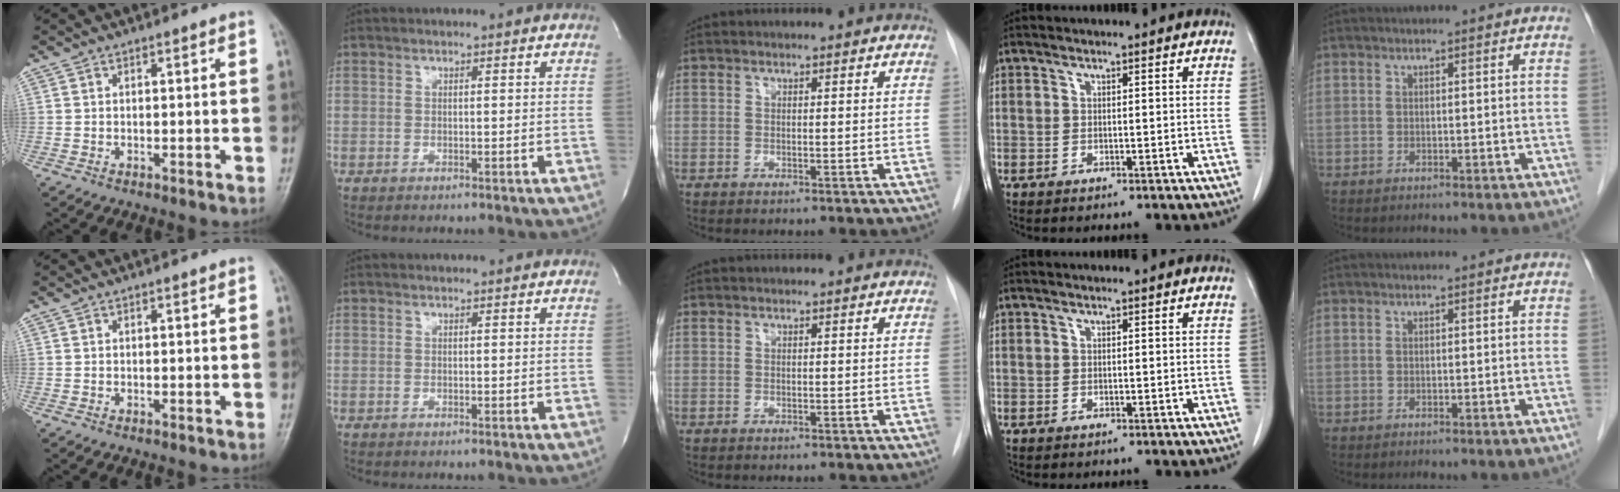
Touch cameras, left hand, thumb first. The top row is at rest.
{}